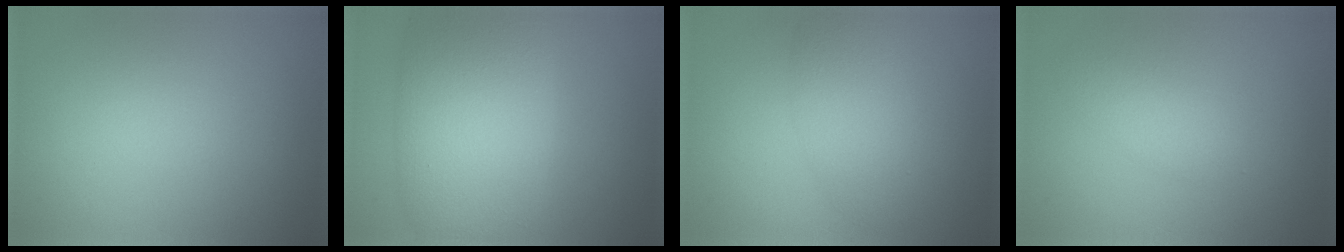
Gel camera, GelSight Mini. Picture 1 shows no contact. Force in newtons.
{"total": 10.8, "press": 10.8, "slide": 0.5}
{"total": 3.8, "press": 3.8, "slide": 0.1}
{"total": 1.7, "press": 1.7, "slide": 0.0}